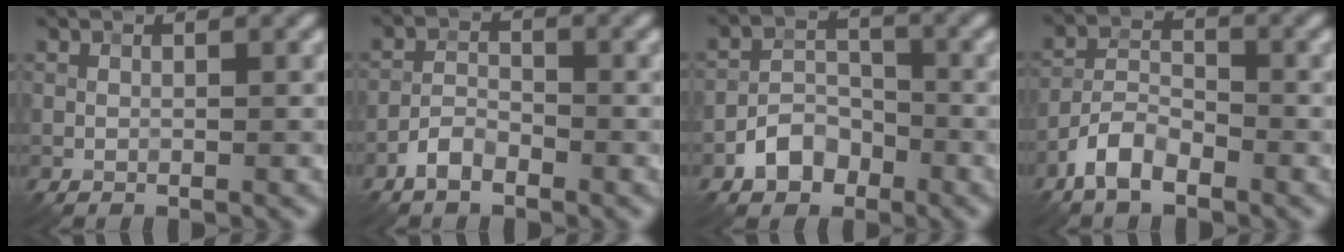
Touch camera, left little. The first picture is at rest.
{"total": 2.4, "force": [-1.7, 1.1, 1.3], "torque": [-0.023, 0.007, -0.037]}
{"total": 3.7, "force": [-2.1, 2.5, 1.6], "torque": [-0.021, 0.006, -0.042]}
{"total": 3.9, "force": [-2.6, 1.7, 2.3], "torque": [-0.041, 0.007, -0.060]}